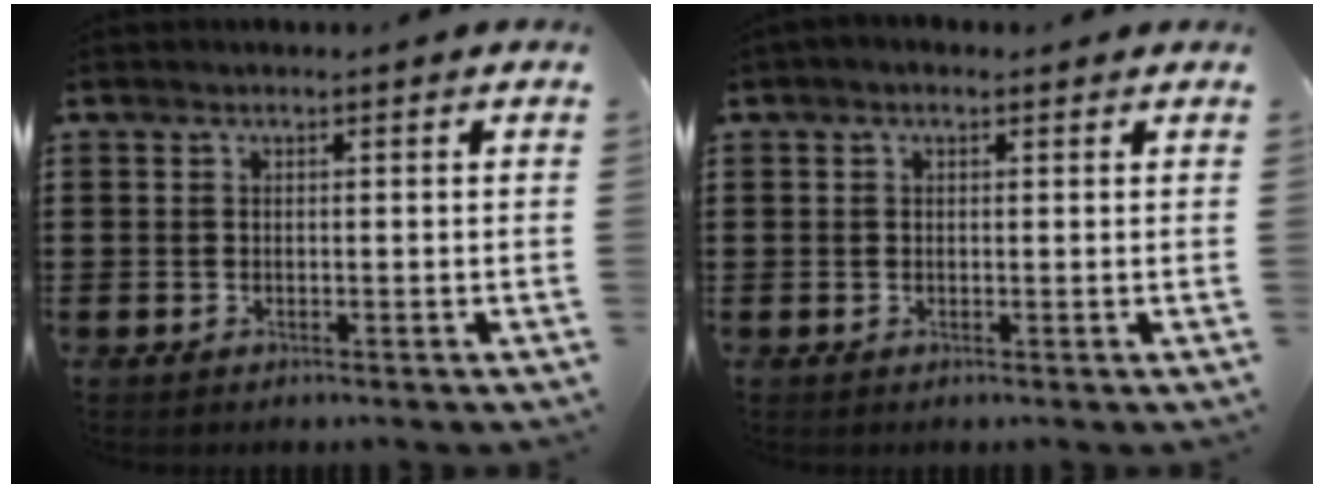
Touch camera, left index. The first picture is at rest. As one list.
[{"total": 1.0, "force": [0.3, 0.7, 0.7], "torque": [-0.014, 0.007, 0.005]}]